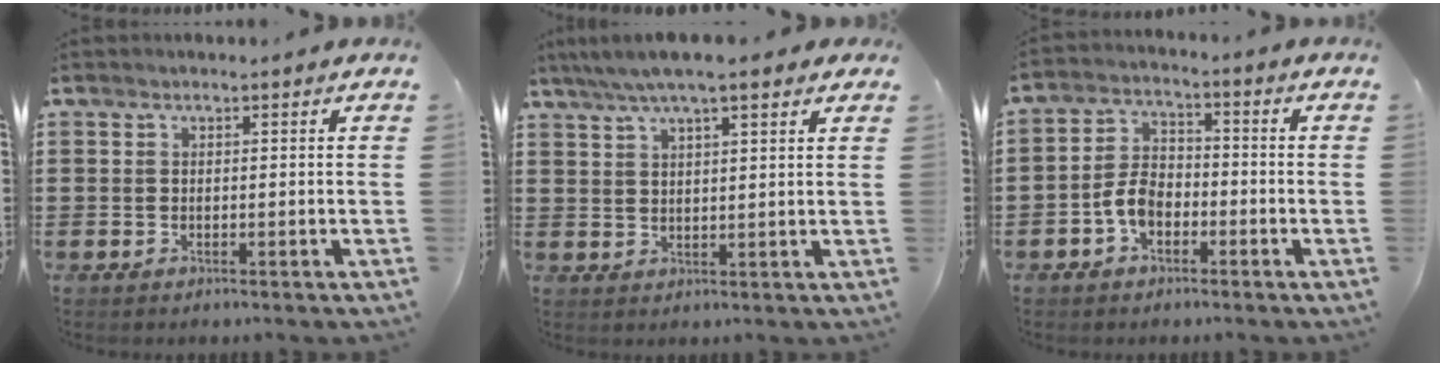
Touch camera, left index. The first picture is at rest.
{"total": 5.6, "force": [4.2, 0.8, 3.7], "torque": [-0.080, -0.002, 0.074]}
{"total": 5.1, "force": [-2.4, 3.2, 3.2], "torque": [-0.079, 0.005, -0.051]}